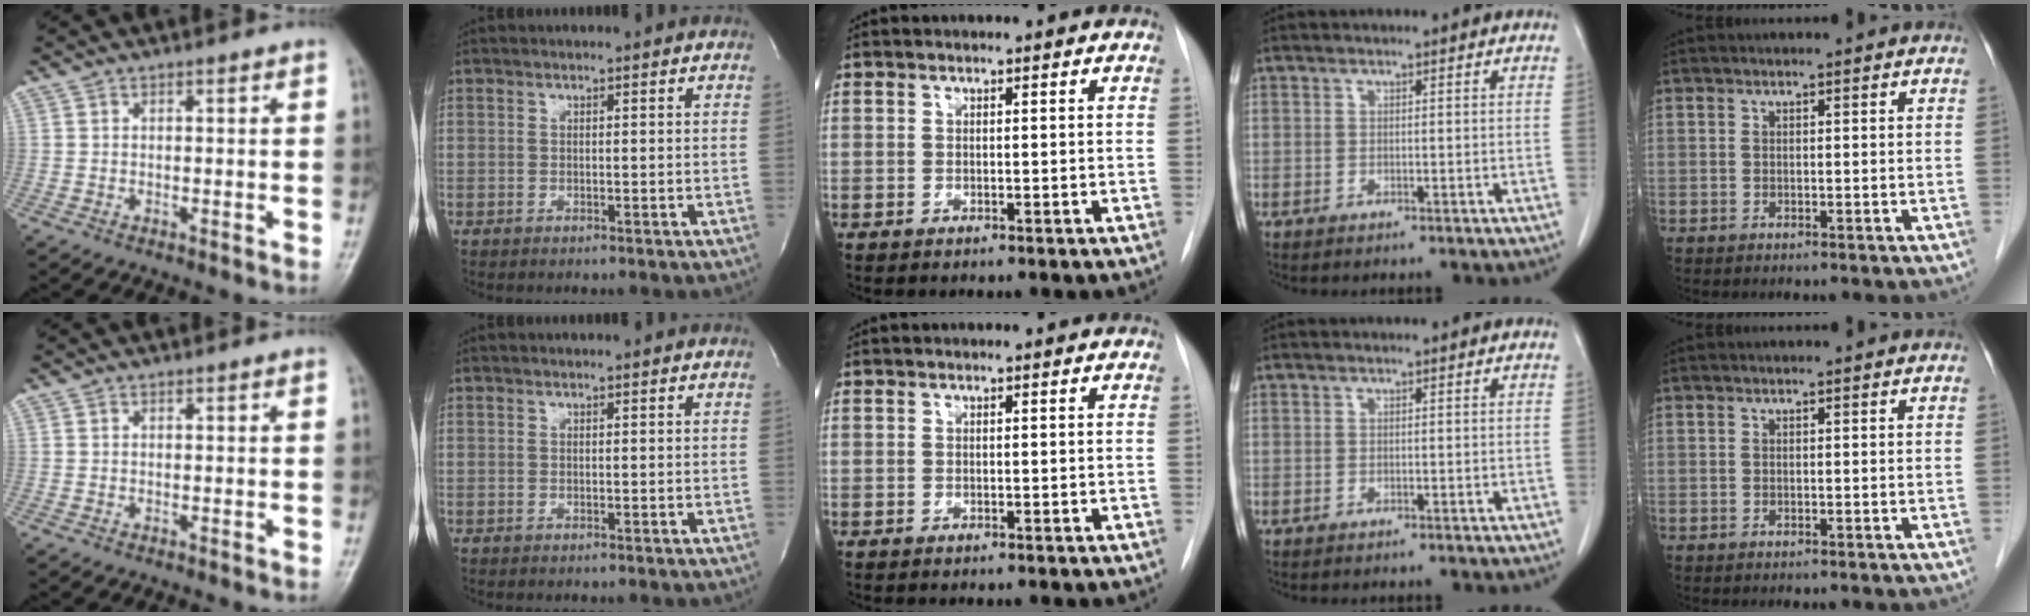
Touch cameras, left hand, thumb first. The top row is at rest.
{}